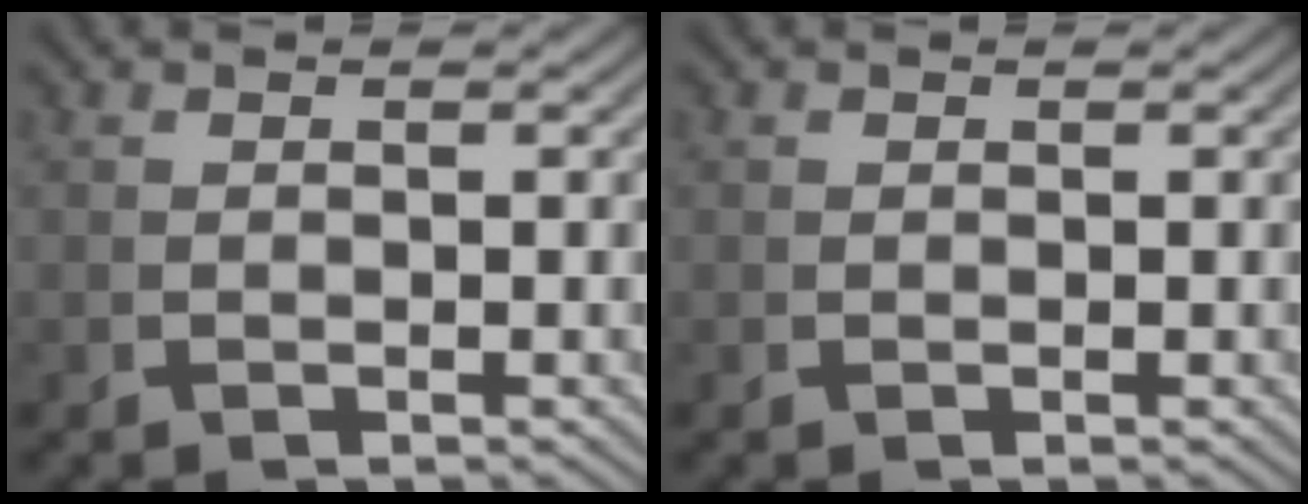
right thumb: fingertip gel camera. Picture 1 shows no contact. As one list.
[{"total": 0.0}]